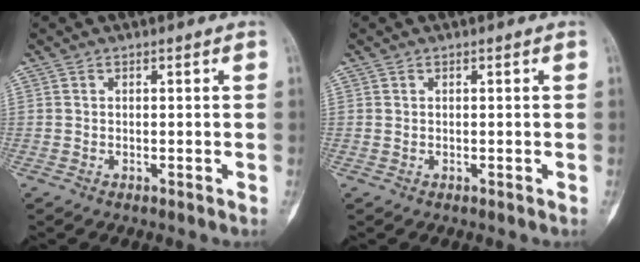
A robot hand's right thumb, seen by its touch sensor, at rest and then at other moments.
{"total": 0.0}